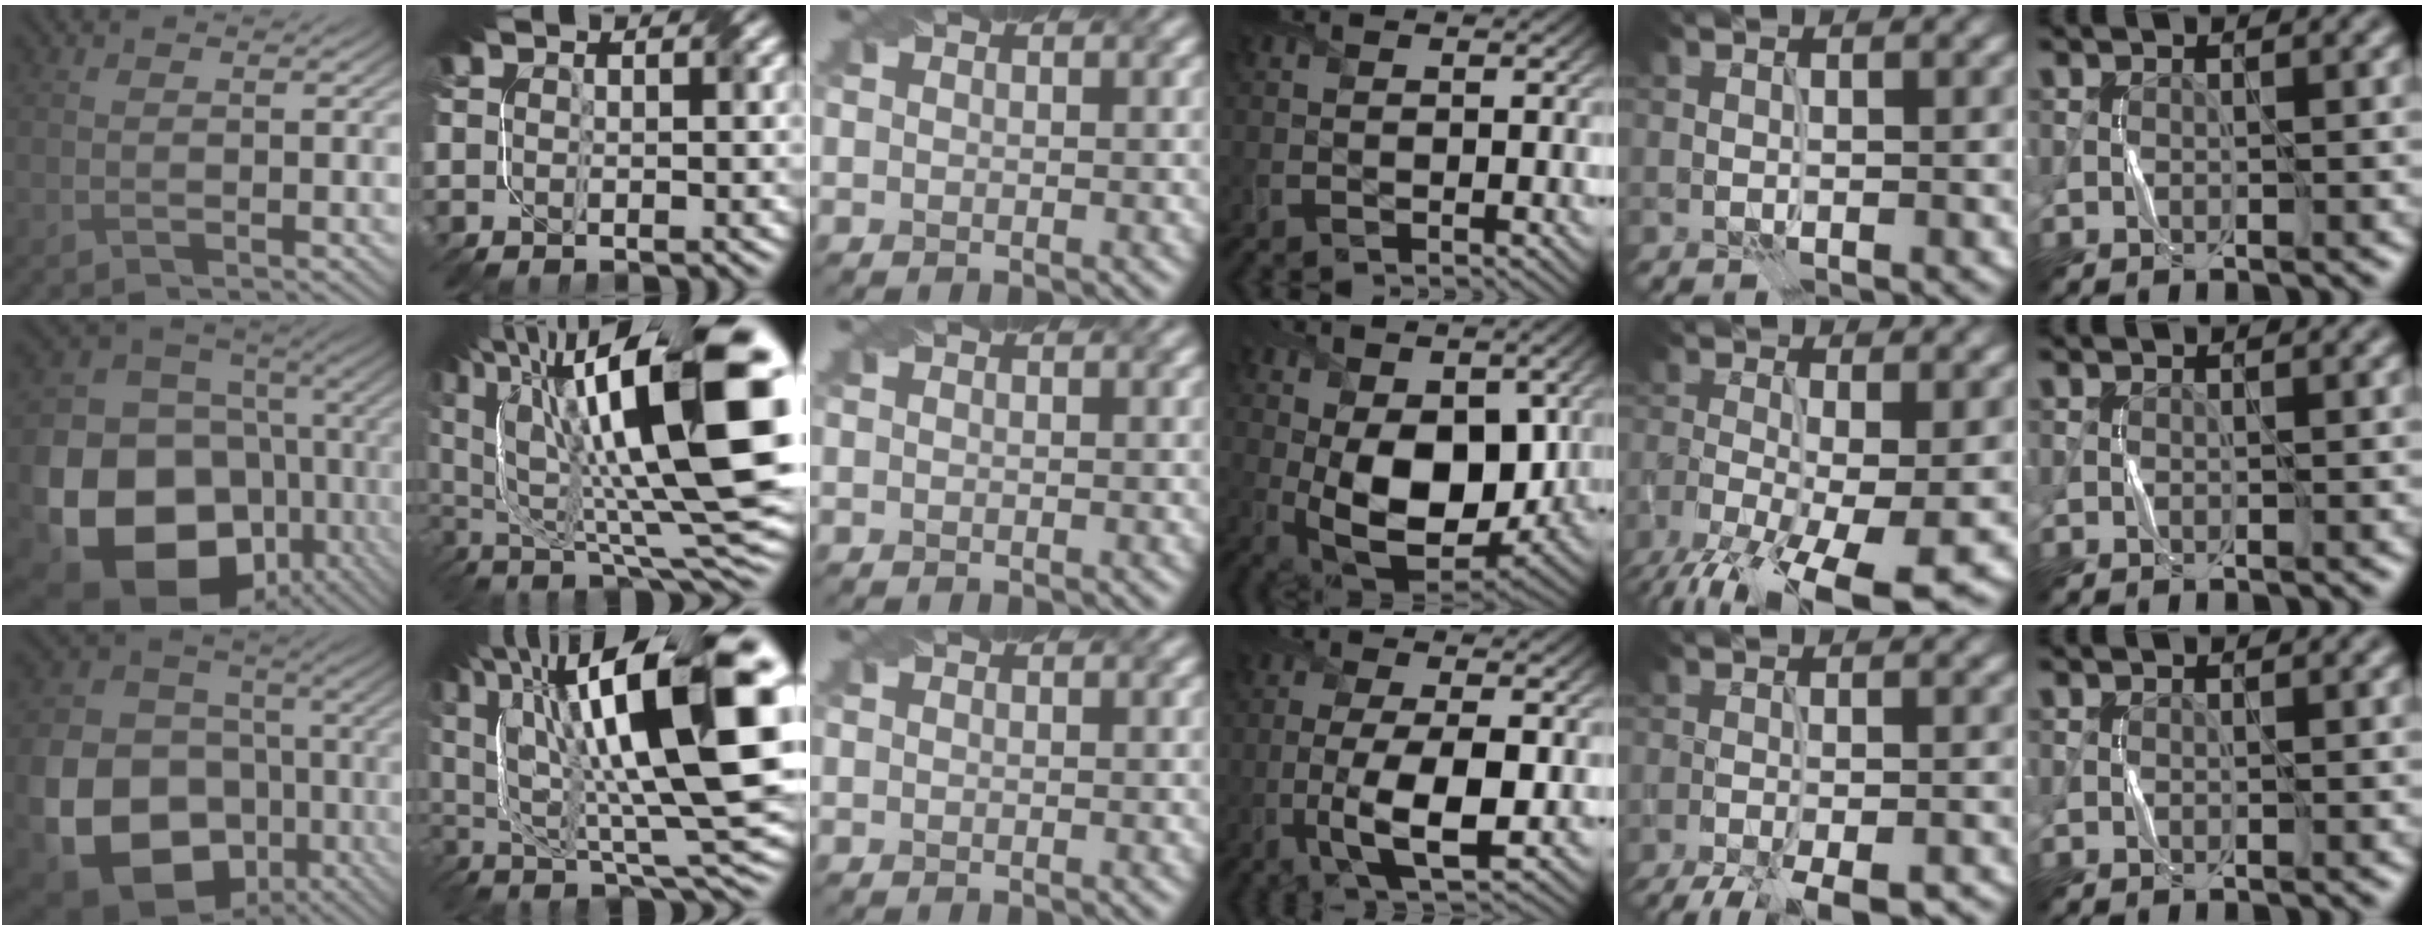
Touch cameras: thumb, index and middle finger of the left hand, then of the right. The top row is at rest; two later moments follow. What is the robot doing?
{"motion": "fold", "object": "napkin"}